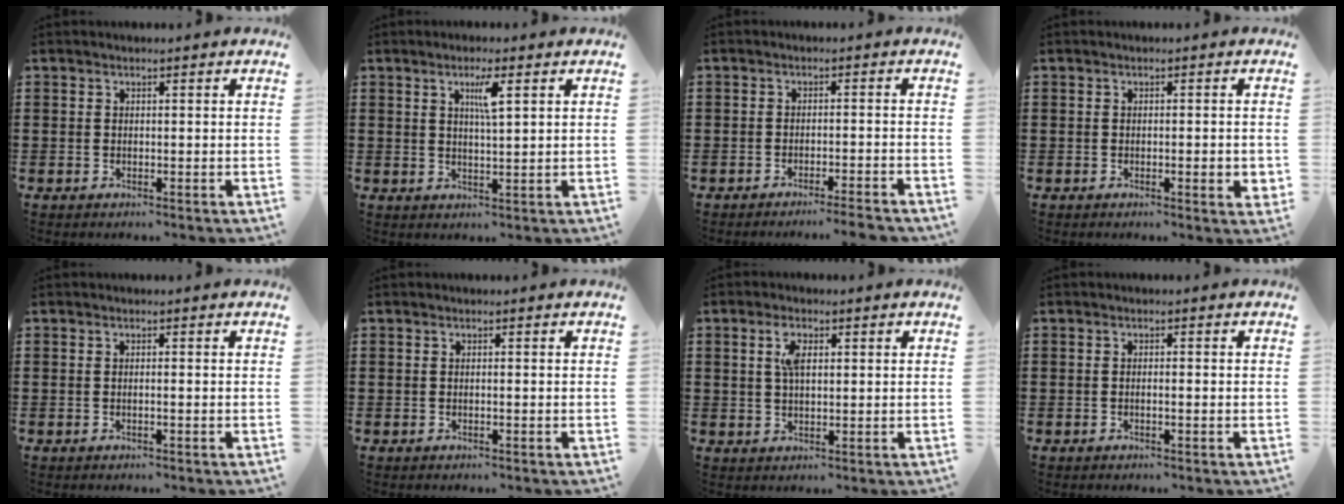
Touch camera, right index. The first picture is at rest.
{"total": 3.7, "force": [1.6, 0.5, 3.3], "torque": [-0.063, 0.001, 0.023]}
{"total": 2.6, "force": [-2.3, -0.4, 1.0], "torque": [-0.017, -0.002, -0.047]}
{"total": 2.1, "force": [-0.4, 0.4, 2.0], "torque": [-0.034, -0.001, -0.006]}
{"total": 0.5, "force": [-0.2, -0.1, 0.4], "torque": [-0.007, -0.002, -0.004]}
{"total": 0.0}
{"total": 3.7, "force": [1.2, 1.4, 3.2], "torque": [-0.068, 0.010, 0.018]}
{"total": 0.7, "force": [-0.3, 0.1, 0.6], "torque": [-0.012, -0.002, -0.005]}